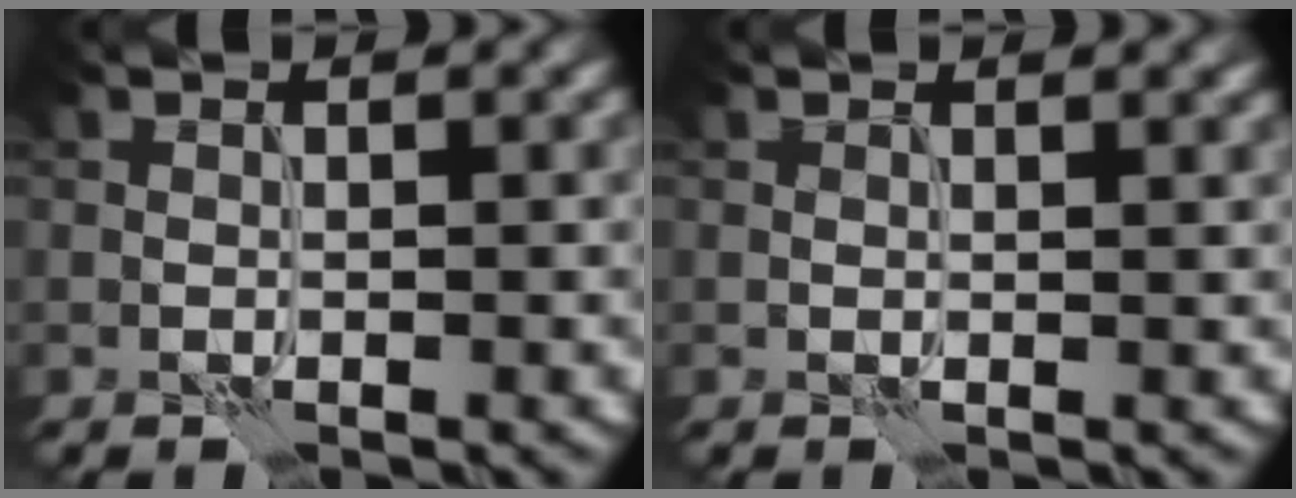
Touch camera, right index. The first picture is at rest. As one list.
[{"total": 1.6, "force": [1.1, 0.7, 1.0], "torque": [-0.003, 0.004, 0.006]}]